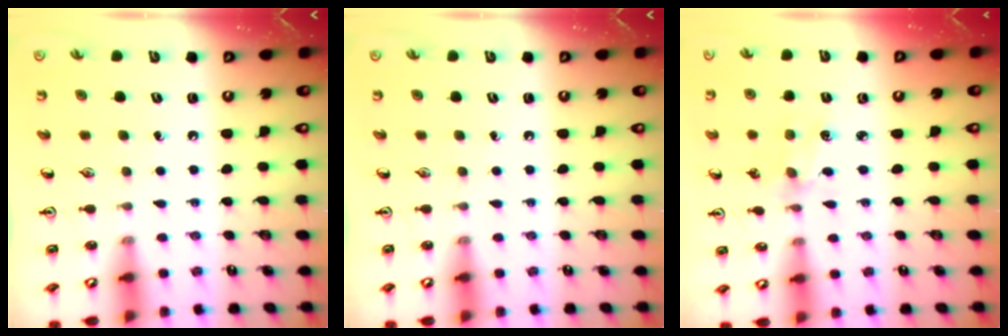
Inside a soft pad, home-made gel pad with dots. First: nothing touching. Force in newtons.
{"total": 0.0}
{"total": 2.8, "press": 2.7, "slide": 0.4}